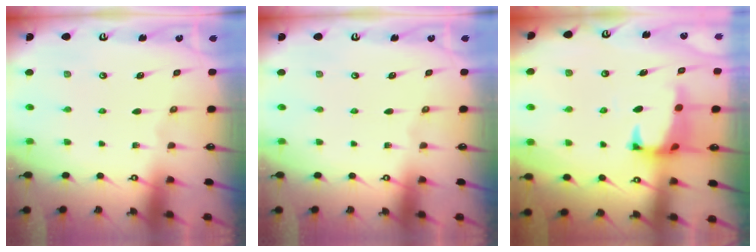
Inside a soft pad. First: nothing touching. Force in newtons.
{"total": 0.0}
{"total": 1.0, "press": 0.2, "slide": 1.0}